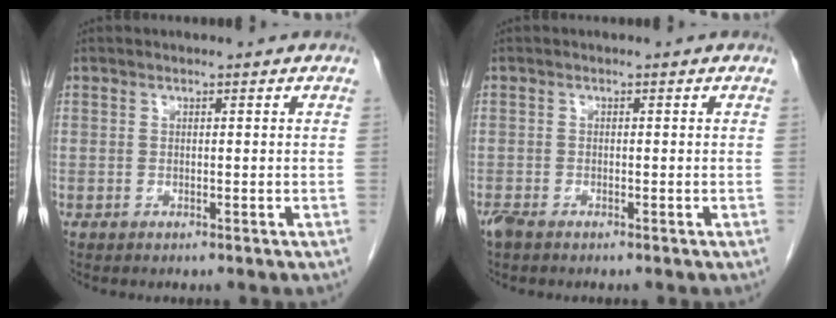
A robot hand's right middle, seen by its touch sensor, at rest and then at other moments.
{"total": 1.7, "force": [-1.3, 0.5, 0.9], "torque": [-0.026, -0.005, -0.024]}